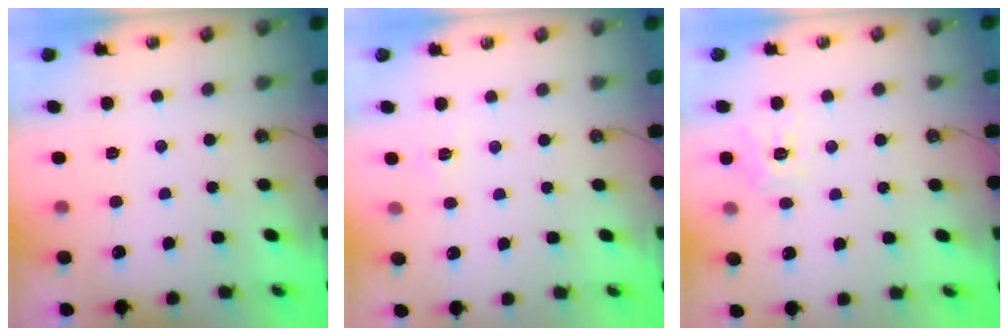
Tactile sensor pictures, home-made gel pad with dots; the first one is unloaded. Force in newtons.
{"total": 2.3, "press": 2.3, "slide": 0.3}
{"total": 9.0, "press": 8.9, "slide": 1.1}